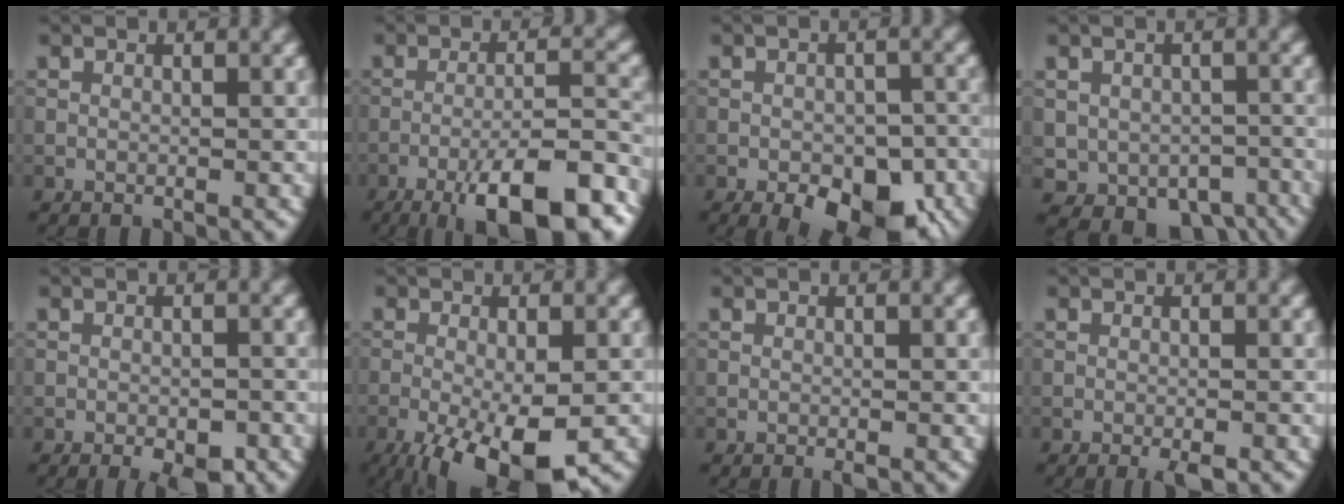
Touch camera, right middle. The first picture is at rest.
{"total": 11.6, "force": [-7.0, 2.6, 8.8], "torque": [-0.137, 0.002, -0.110]}
{"total": 8.8, "force": [-4.6, 4.2, 6.3], "torque": [-0.088, -0.015, -0.058]}
{"total": 5.5, "force": [-2.1, 4.2, 2.7], "torque": [-0.036, -0.028, -0.020]}
{"total": 3.1, "force": [-1.8, 1.1, 2.2], "torque": [-0.028, -0.002, -0.023]}
{"total": 8.3, "force": [-3.9, 2.4, 6.9], "torque": [-0.123, -0.016, -0.059]}
{"total": 0.5, "force": [-0.3, 0.0, 0.4], "torque": [-0.006, -0.003, -0.005]}
{"total": 1.8, "force": [-1.1, 0.3, 1.4], "torque": [-0.021, -0.003, -0.017]}